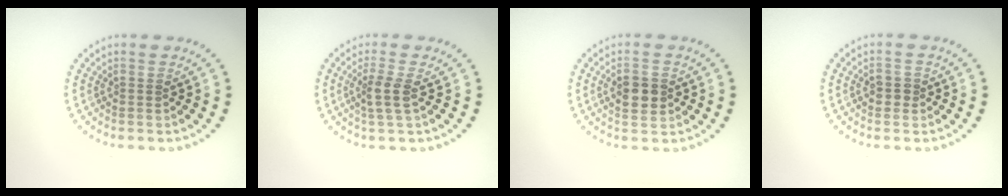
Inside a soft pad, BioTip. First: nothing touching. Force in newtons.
{"total": 2.1, "press": 1.8, "slide": 1.1}
{"total": 2.9, "press": 2.9, "slide": 0.1}
{"total": 1.4, "press": 1.4, "slide": 0.3}